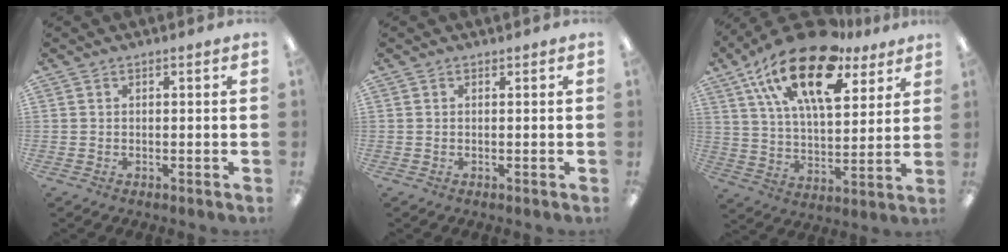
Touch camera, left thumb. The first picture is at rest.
{"total": 0.0}
{"total": 22.7, "force": [13.5, 10.1, 15.2], "torque": [-0.263, -0.067, 0.233]}